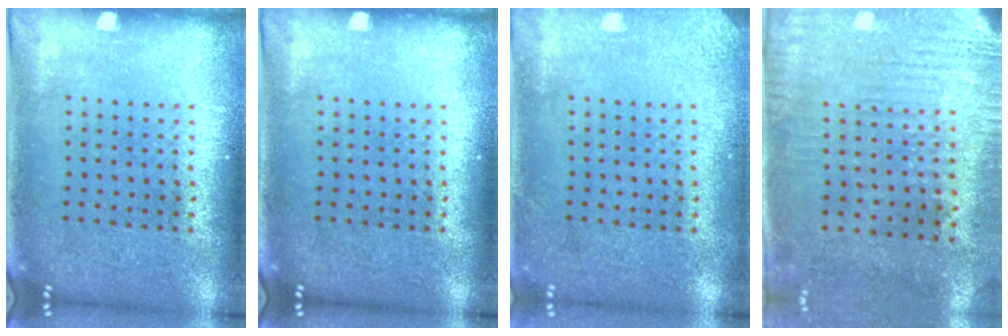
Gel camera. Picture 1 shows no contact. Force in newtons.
{"total": 0.0}
{"total": 1.9, "press": 1.9, "slide": 0.2}
{"total": 2.9, "press": 2.4, "slide": 1.7}